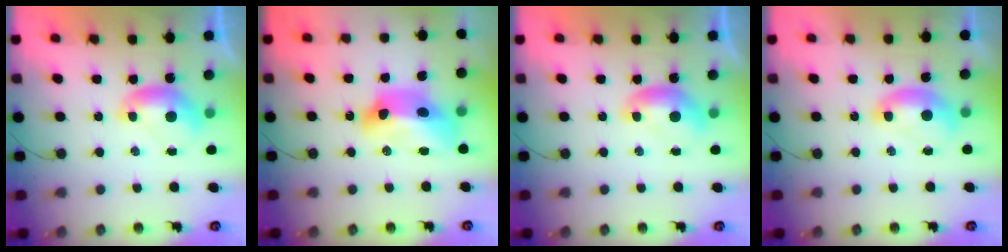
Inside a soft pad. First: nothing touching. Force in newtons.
{"total": 11.9, "press": 11.8, "slide": 1.4}
{"total": 0.0}
{"total": 1.7, "press": 1.6, "slide": 0.3}